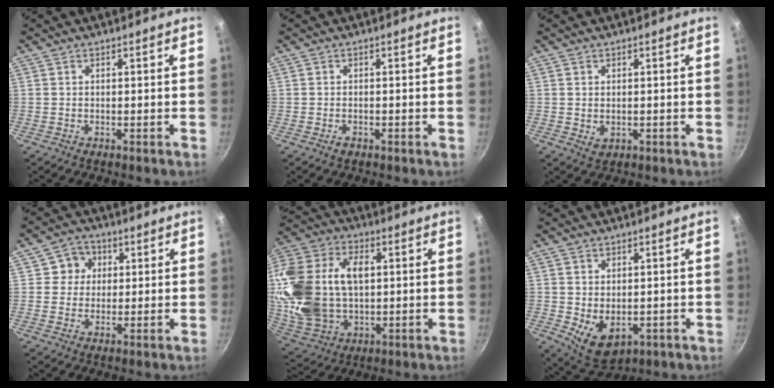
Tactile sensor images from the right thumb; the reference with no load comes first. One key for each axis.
{"total": 1.0, "fx": -0.7, "fy": 0.5, "fz": 0.5, "tx": -0.011, "ty": 0.004, "tz": -0.012}
{"total": 1.7, "fx": 0.1, "fy": 1.3, "fz": 1.1, "tx": -0.018, "ty": -0.006, "tz": 0.005}
{"total": 5.3, "fx": 1.5, "fy": 4.9, "fz": 1.3, "tx": 0.017, "ty": 0.004, "tz": 0.016}
{"total": 25.2, "fx": 2.9, "fy": 17.2, "fz": 18.1, "tx": -0.376, "ty": 0.021, "tz": 0.062}
{"total": 7.0, "fx": -0.7, "fy": 4.8, "fz": 5.0, "tx": -0.069, "ty": -0.017, "tz": 0.006}